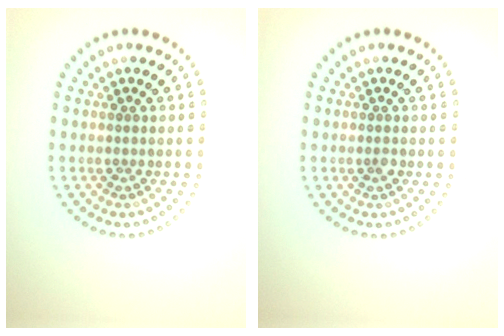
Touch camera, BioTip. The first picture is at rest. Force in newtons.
{"total": 0.7, "press": 0.6, "slide": 0.2}